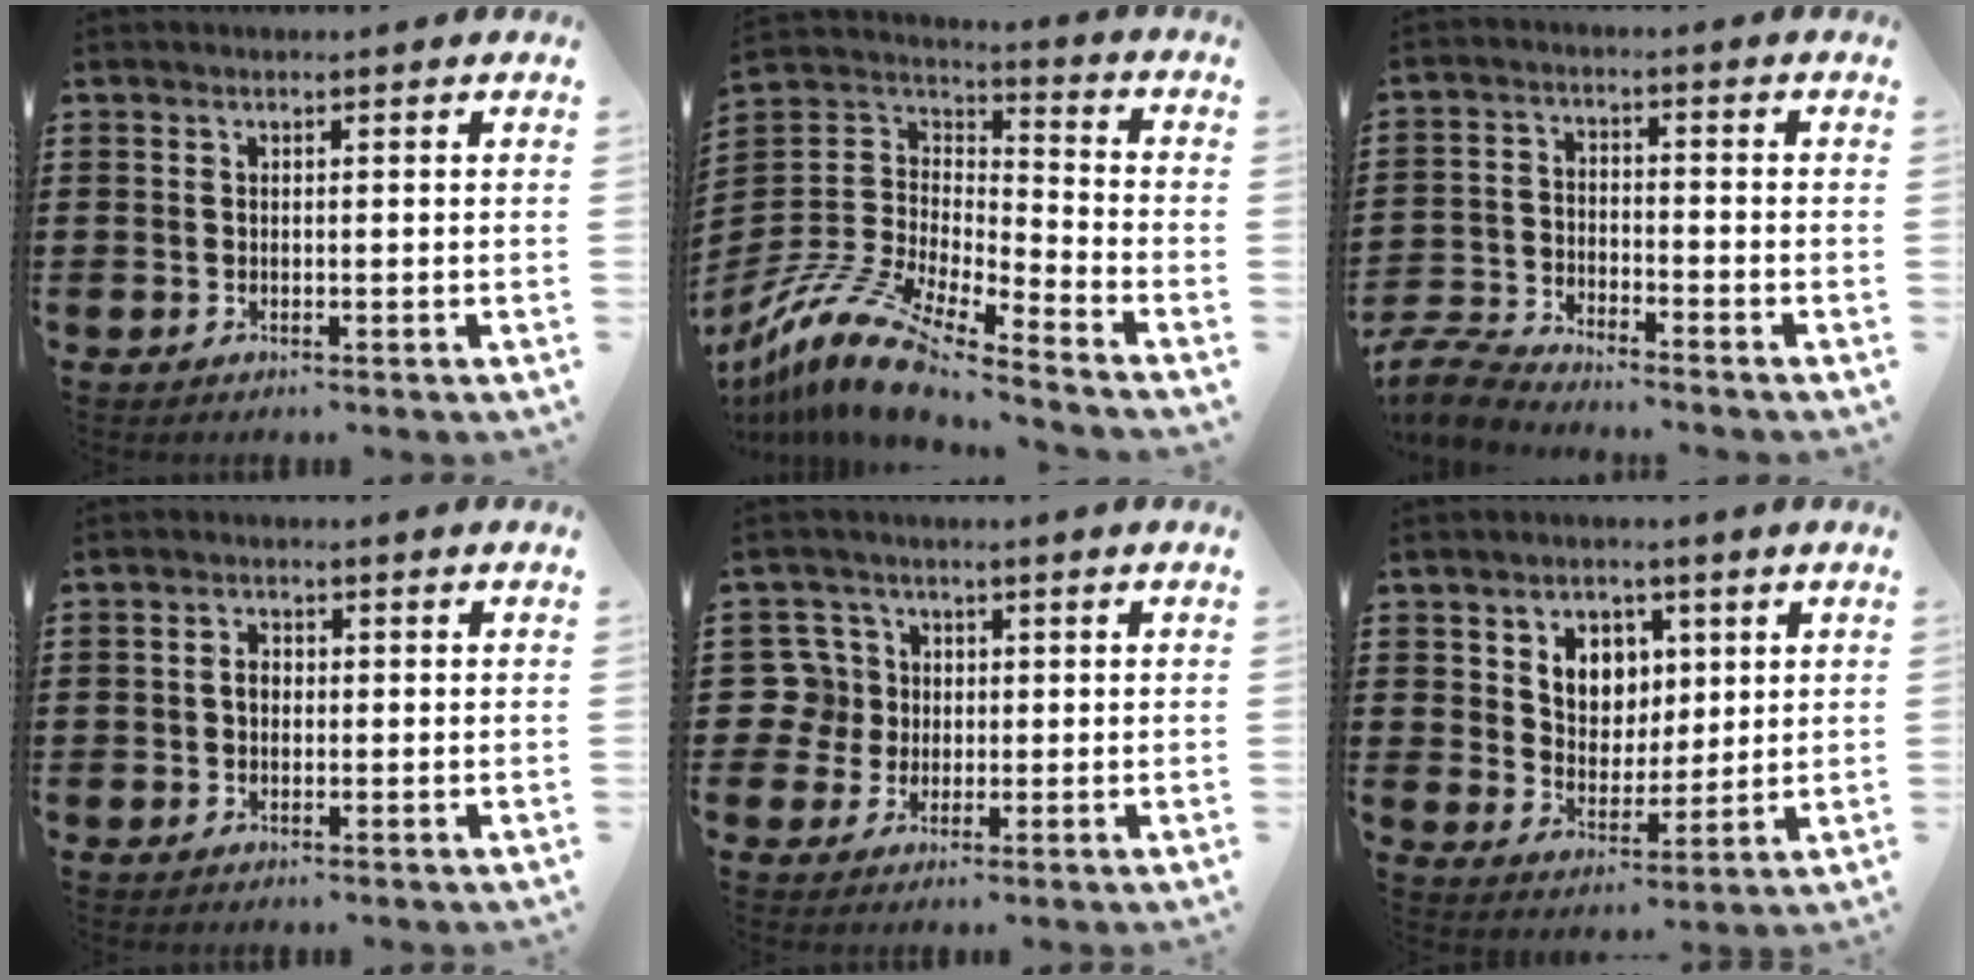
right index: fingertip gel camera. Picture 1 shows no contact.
{"total": 13.7, "force": [-11.1, 3.5, 7.3], "torque": [-0.166, 0.023, -0.219]}
{"total": 5.4, "force": [-5.3, 0.7, 0.9], "torque": [-0.042, -0.002, -0.114]}
{"total": 1.8, "force": [-0.2, 1.3, 1.3], "torque": [-0.026, 0.004, -0.004]}
{"total": 5.9, "force": [0.2, 5.7, 1.5], "torque": [-0.066, 0.013, 0.002]}
{"total": 5.7, "force": [2.6, 4.8, 1.7], "torque": [-0.052, 0.008, 0.043]}